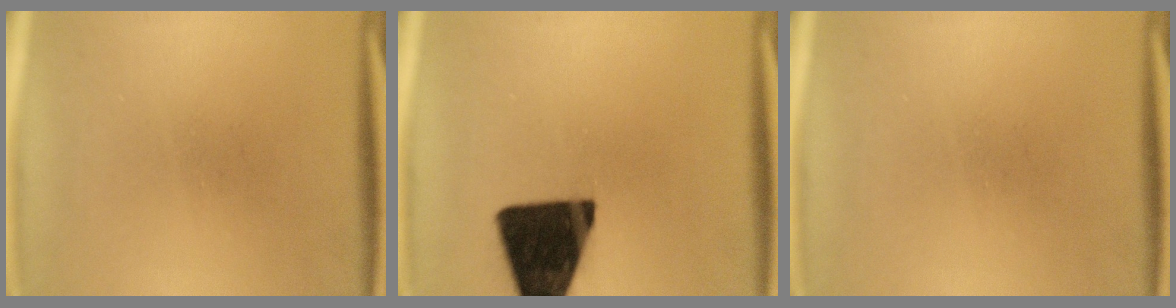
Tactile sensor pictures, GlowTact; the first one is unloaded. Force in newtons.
{"total": 18.3}
{"total": 0.0}